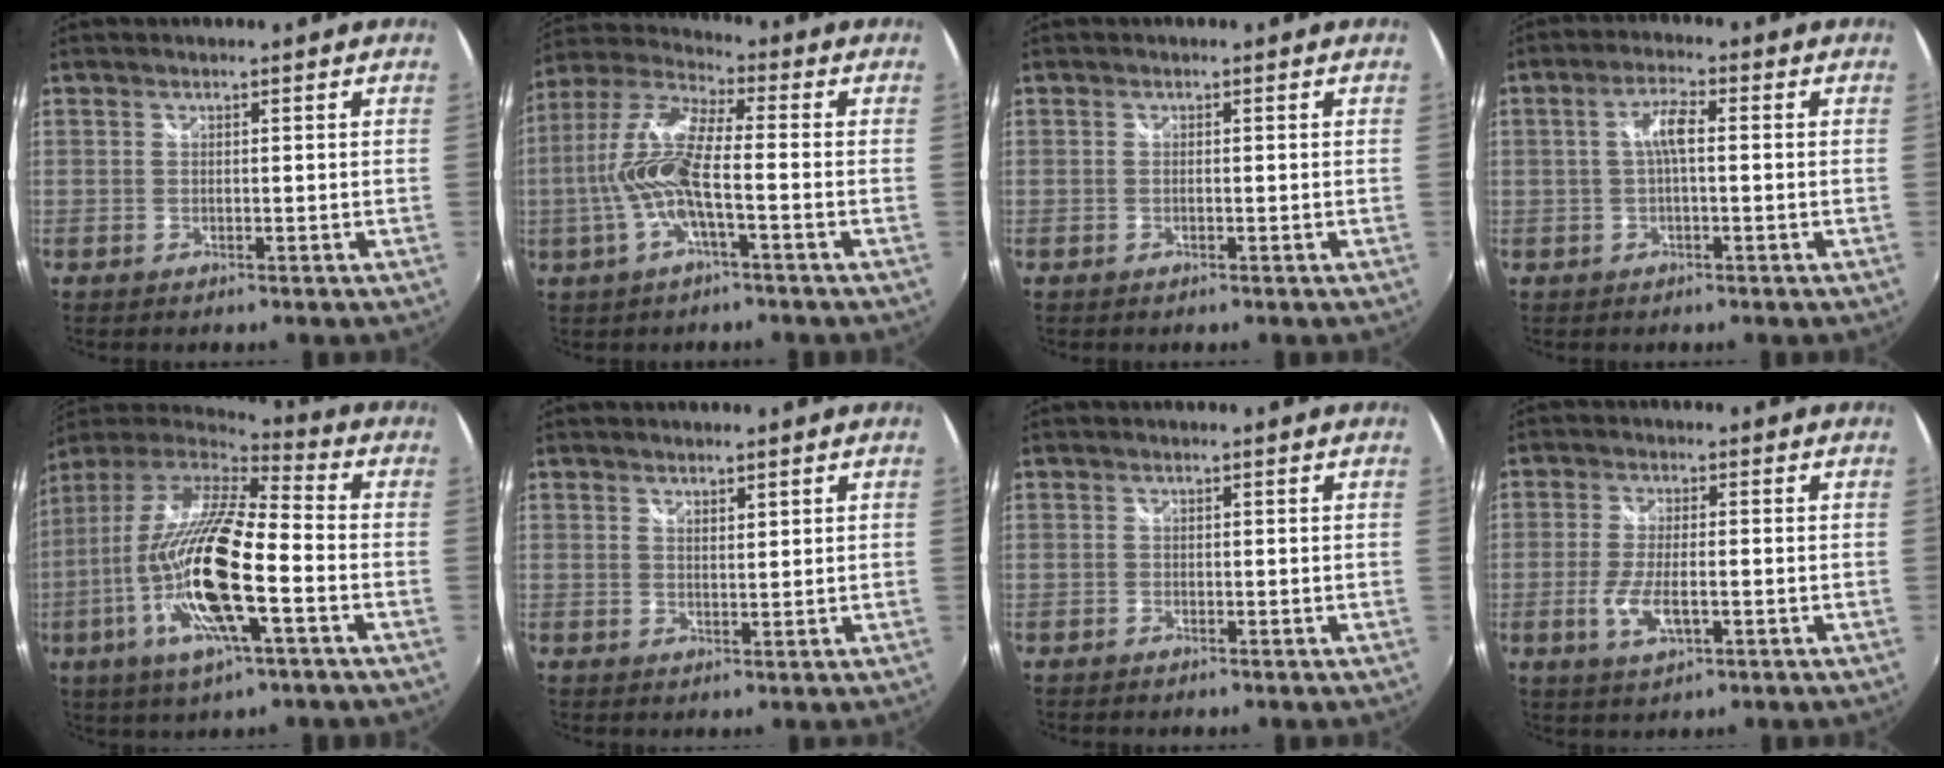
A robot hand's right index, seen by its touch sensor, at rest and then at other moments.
{"total": 12.4, "force": [-2.6, 2.6, 11.9], "torque": [-0.242, 0.000, -0.052]}
{"total": 0.6, "force": [-0.2, 0.0, 0.6], "torque": [-0.013, 0.001, -0.006]}
{"total": 4.2, "force": [0.0, 0.9, 4.1], "torque": [-0.077, 0.010, 0.001]}
{"total": 21.7, "force": [-6.2, 4.4, 20.3], "torque": [-0.378, -0.035, -0.125]}
{"total": 1.7, "force": [1.4, 0.5, 0.8], "torque": [-0.011, -0.001, 0.024]}
{"total": 0.6, "force": [-0.5, 0.3, 0.2], "torque": [-0.003, -0.003, -0.011]}
{"total": 6.4, "force": [-2.0, 2.0, 5.7], "torque": [-0.120, -0.011, -0.037]}